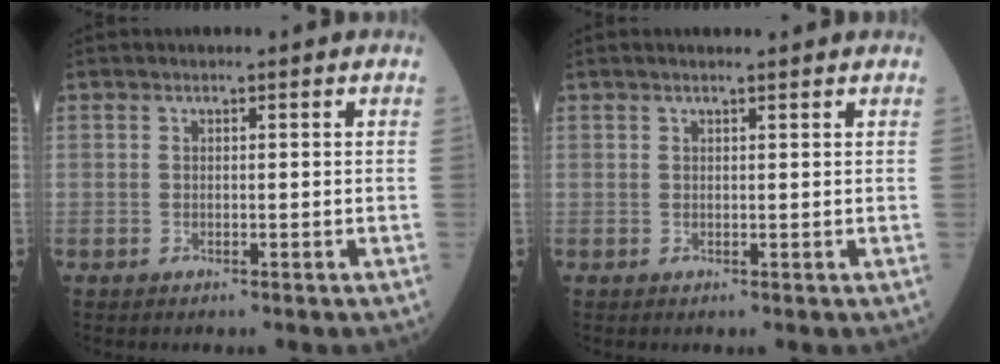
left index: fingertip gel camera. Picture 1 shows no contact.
{"total": 2.0, "force": [1.7, -0.1, 0.9], "torque": [-0.011, 0.012, 0.025]}